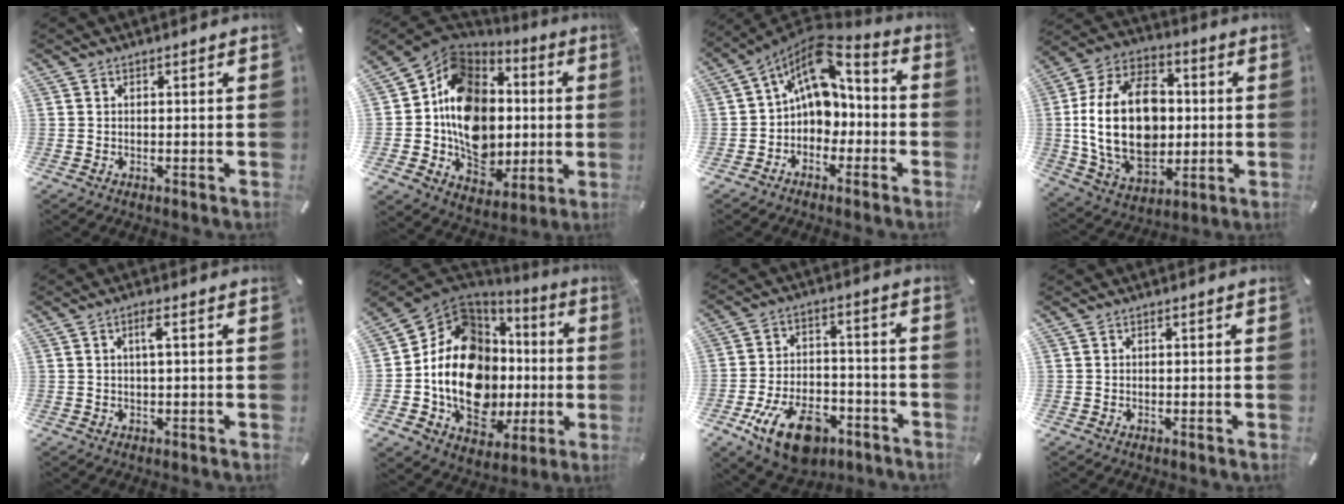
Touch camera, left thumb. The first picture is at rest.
{"total": 16.9, "force": [0.0, 13.6, 10.0], "torque": [-0.195, -0.022, 0.000]}
{"total": 11.6, "force": [2.3, 8.6, 7.4], "torque": [-0.125, -0.019, 0.041]}
{"total": 23.2, "force": [-0.2, 16.6, 16.2], "torque": [-0.338, 0.000, -0.001]}
{"total": 2.9, "force": [0.7, 0.8, 2.7], "torque": [-0.054, 0.007, 0.009]}
{"total": 20.0, "force": [-0.8, 14.4, 13.9], "torque": [-0.276, -0.023, -0.012]}
{"total": 15.2, "force": [-8.6, 8.4, 9.3], "torque": [-0.154, 0.059, -0.141]}
{"total": 0.0}